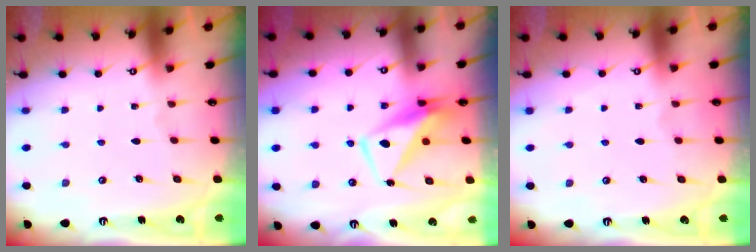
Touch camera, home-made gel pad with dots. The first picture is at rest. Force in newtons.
{"total": 9.2, "press": 9.0, "slide": 1.6}
{"total": 3.7, "press": 3.7, "slide": 0.1}